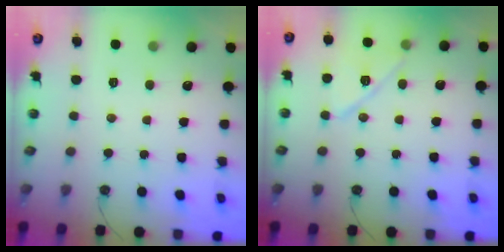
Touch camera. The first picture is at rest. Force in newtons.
{"total": 11.8, "press": 11.8, "slide": 0.9}